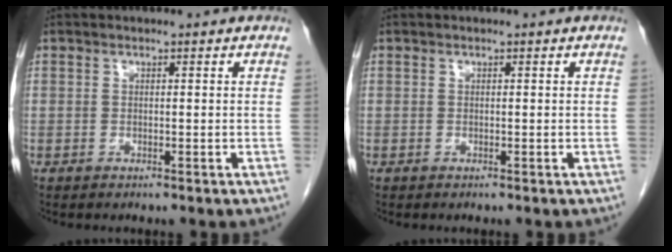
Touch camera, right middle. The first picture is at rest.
{"total": 0.0}